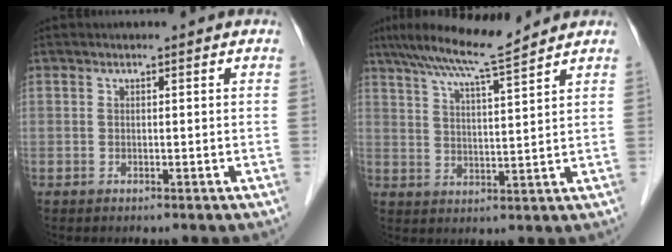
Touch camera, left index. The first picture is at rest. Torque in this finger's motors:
{"motor_torque": [0.75, -0.83, 0.27, 0.04]}